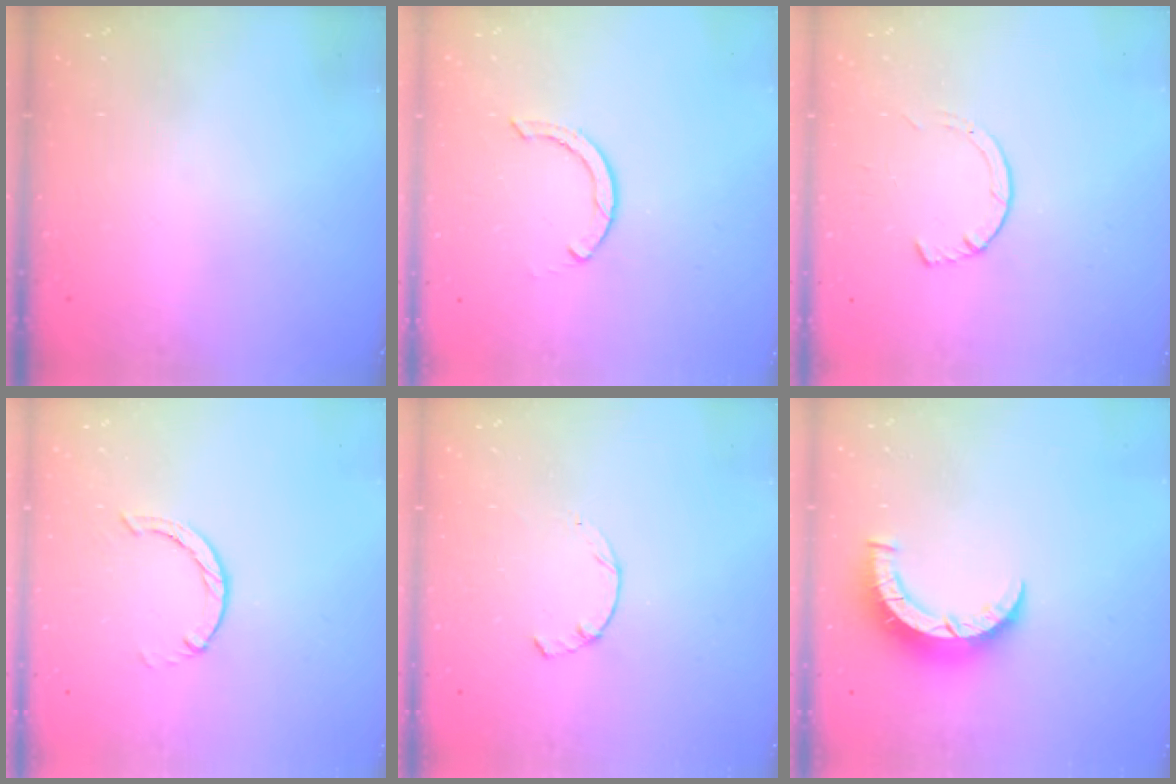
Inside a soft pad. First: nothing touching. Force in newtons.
{"total": 2.6, "press": 2.6, "slide": 0.1}
{"total": 3.6, "press": 3.6, "slide": 0.5}
{"total": 1.0, "press": 0.9, "slide": 0.3}
{"total": 1.7, "press": 1.6, "slide": 0.4}
{"total": 6.8, "press": 6.8, "slide": 0.6}